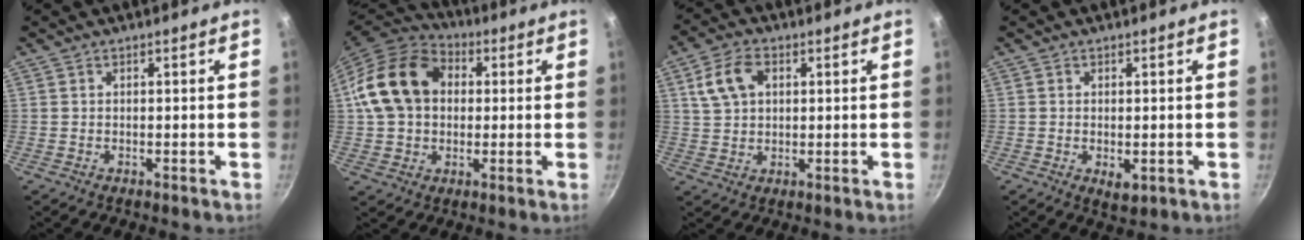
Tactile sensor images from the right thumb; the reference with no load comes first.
{"total": 16.1, "force": [2.3, 12.2, 10.3], "torque": [-0.166, 0.028, 0.026]}
{"total": 7.8, "force": [2.4, 5.4, 5.1], "torque": [-0.089, 0.009, 0.042]}
{"total": 2.9, "force": [-0.6, 1.6, 2.4], "torque": [-0.037, -0.012, -0.006]}